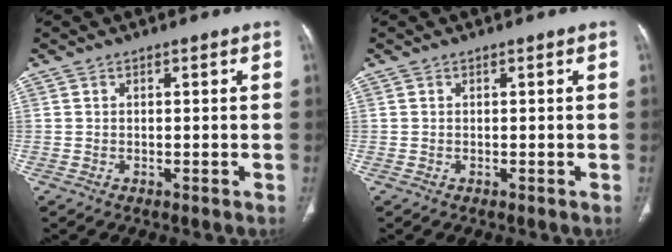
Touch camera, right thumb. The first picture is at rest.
{"total": 0.0}